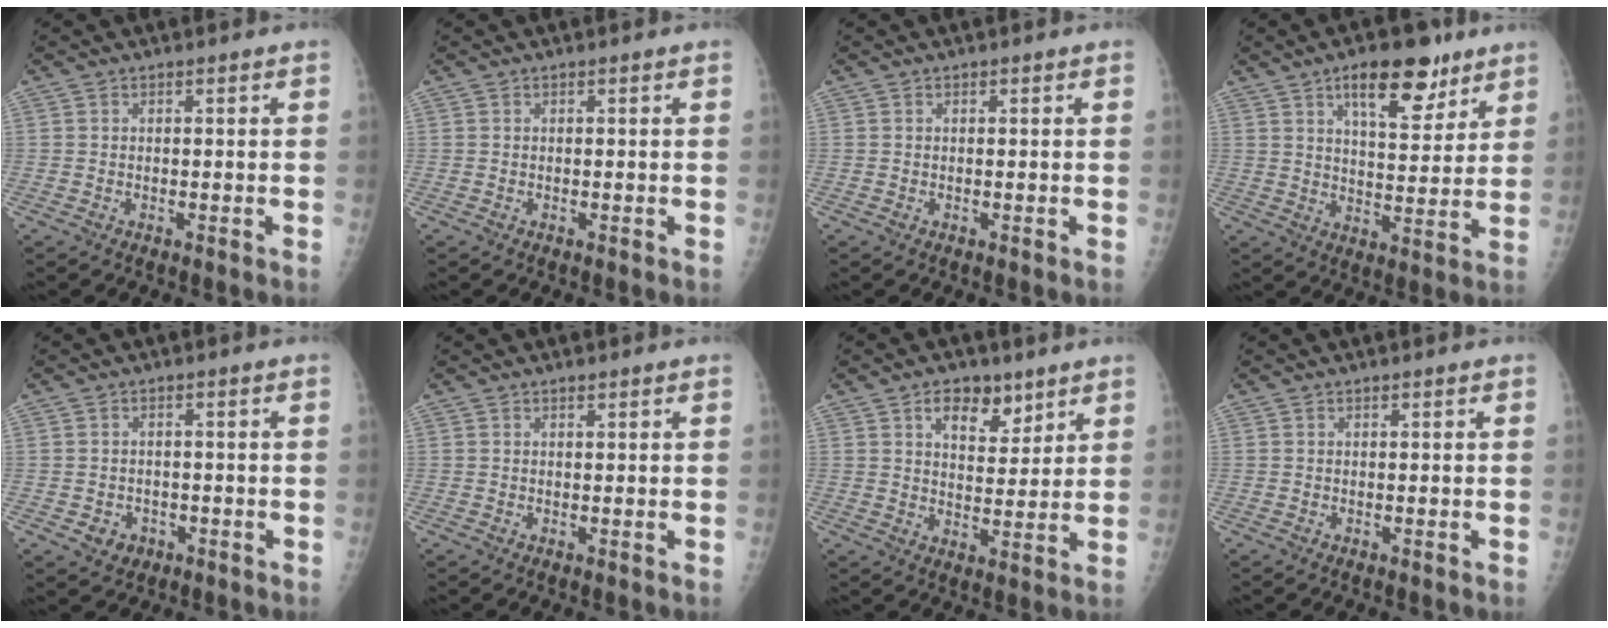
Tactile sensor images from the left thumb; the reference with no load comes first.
{"total": 0.0}
{"total": 0.0}
{"total": 12.3, "force": [7.4, 5.2, 8.4], "torque": [-0.092, -0.036, 0.113]}
{"total": 3.1, "force": [-1.3, 2.7, 0.9], "torque": [0.002, 0.007, -0.011]}
{"total": 0.6, "force": [0.5, 0.2, 0.4], "torque": [-0.005, -0.002, 0.009]}
{"total": 7.7, "force": [4.6, 4.5, 4.3], "torque": [-0.033, -0.027, 0.074]}
{"total": 0.0}